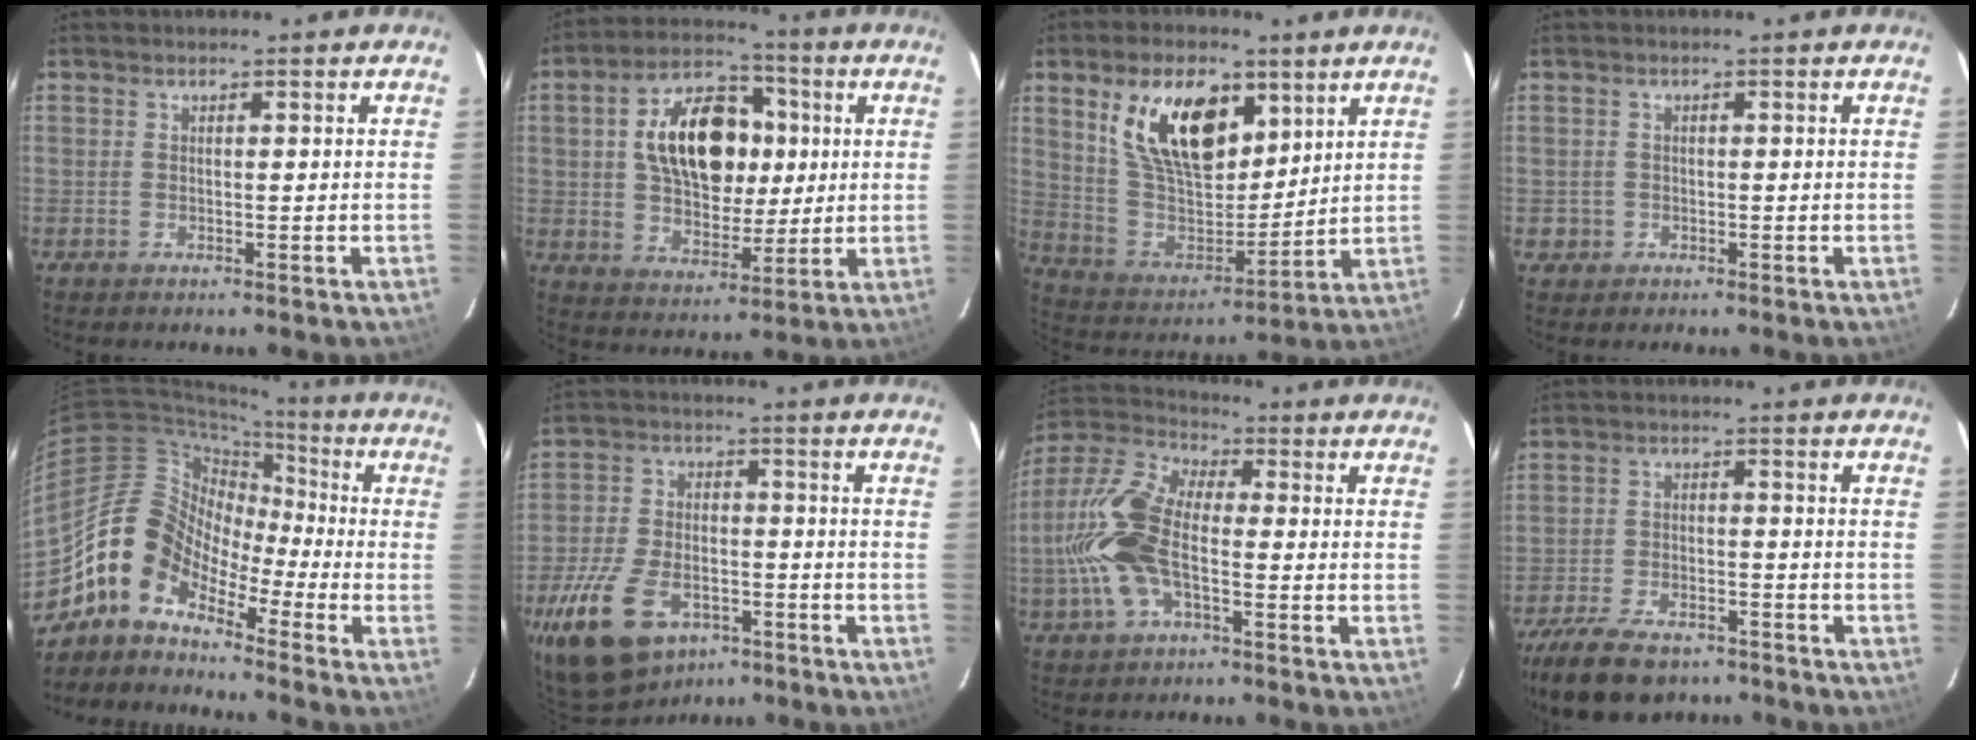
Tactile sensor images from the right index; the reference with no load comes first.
{"total": 16.7, "force": [2.0, 9.5, 13.6], "torque": [-0.233, 0.025, 0.039]}
{"total": 18.8, "force": [8.9, 10.1, 13.1], "torque": [-0.245, 0.009, 0.178]}
{"total": 2.3, "force": [-0.5, 2.2, 0.1], "torque": [0.000, 0.008, -0.003]}
{"total": 9.4, "force": [-6.2, 6.2, 3.6], "torque": [-0.062, 0.037, -0.143]}
{"total": 17.1, "force": [-9.9, 9.7, 9.9], "torque": [-0.226, -0.014, -0.169]}
{"total": 15.0, "force": [-3.1, 7.2, 12.7], "torque": [-0.278, 0.009, -0.065]}
{"total": 14.4, "force": [-10.7, 6.5, 7.2], "torque": [-0.170, -0.017, -0.176]}